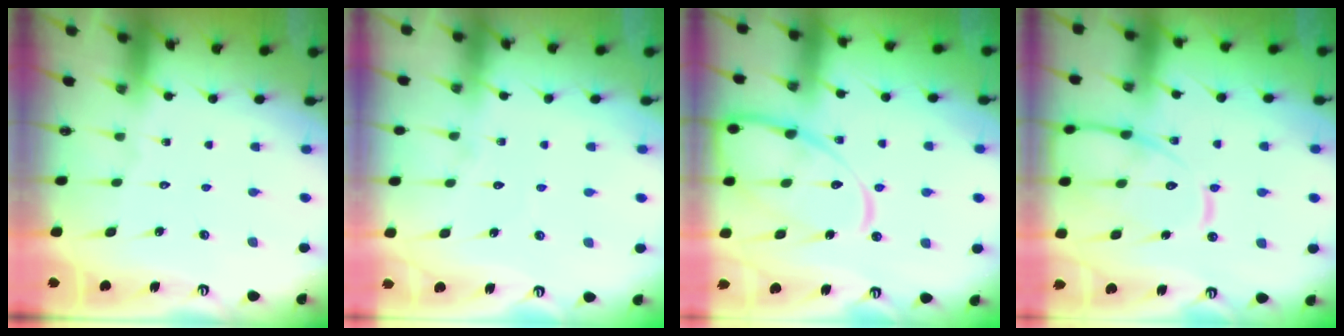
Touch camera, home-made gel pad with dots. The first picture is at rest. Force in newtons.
{"total": 3.3, "press": 3.3, "slide": 0.4}
{"total": 15.1, "press": 15.1, "slide": 1.3}
{"total": 13.8, "press": 13.7, "slide": 1.3}